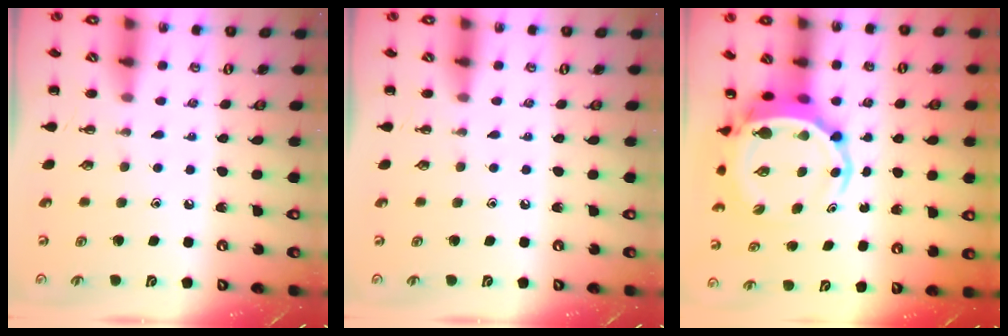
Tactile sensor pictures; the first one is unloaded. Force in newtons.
{"total": 0.0}
{"total": 6.8, "press": 6.6, "slide": 1.6}